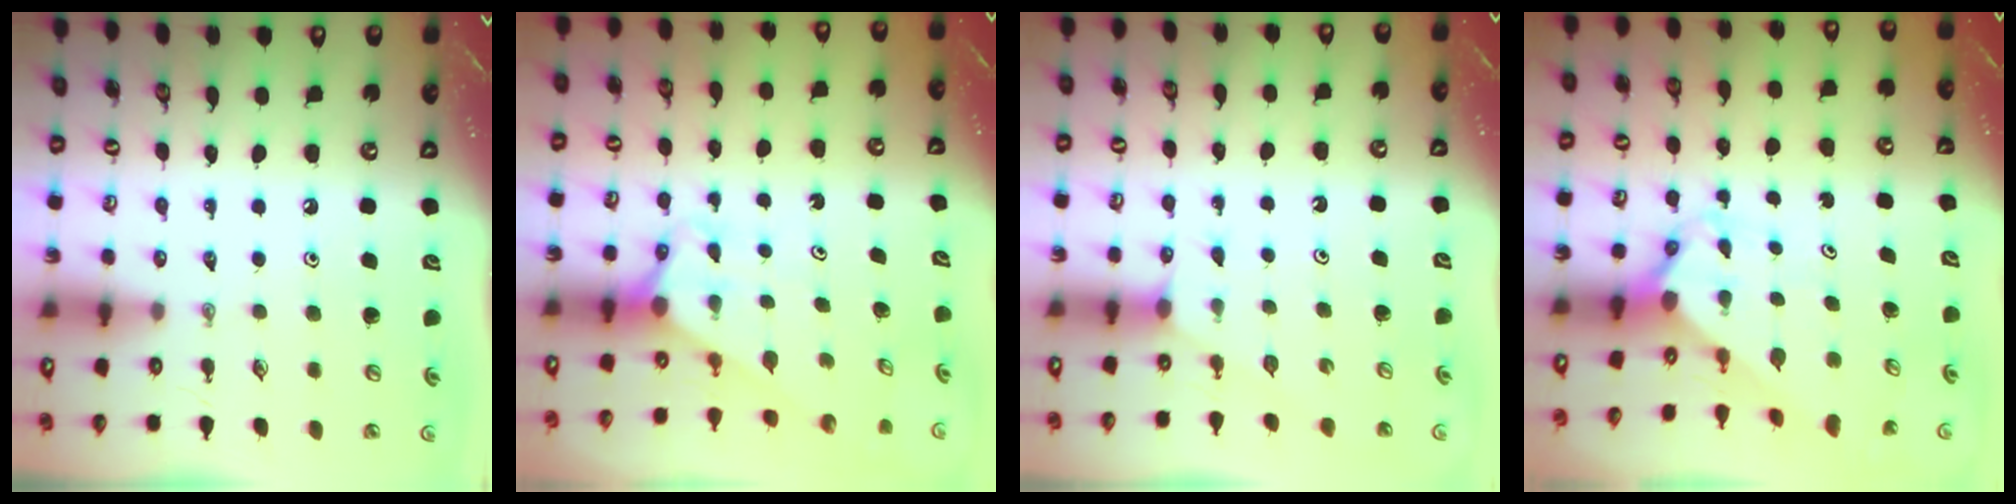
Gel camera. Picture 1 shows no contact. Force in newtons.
{"total": 3.0, "press": 3.0, "slide": 0.0}
{"total": 1.7, "press": 1.7, "slide": 0.3}
{"total": 2.8, "press": 2.8, "slide": 0.3}